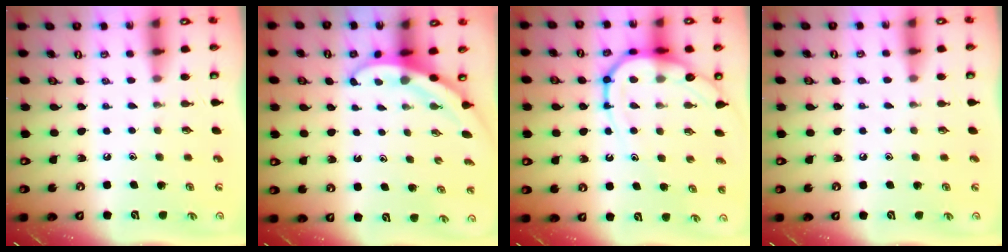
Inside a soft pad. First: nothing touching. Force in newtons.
{"total": 3.1, "press": 3.1, "slide": 0.2}
{"total": 11.8, "press": 11.7, "slide": 1.1}
{"total": 2.9, "press": 2.8, "slide": 0.4}